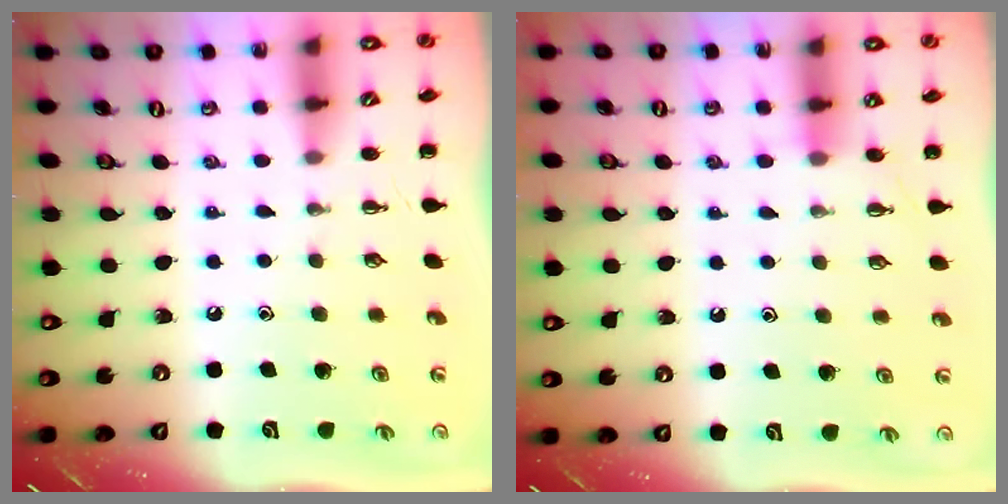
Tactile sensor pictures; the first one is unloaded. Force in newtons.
{"total": 5.0, "press": 4.8, "slide": 1.4}